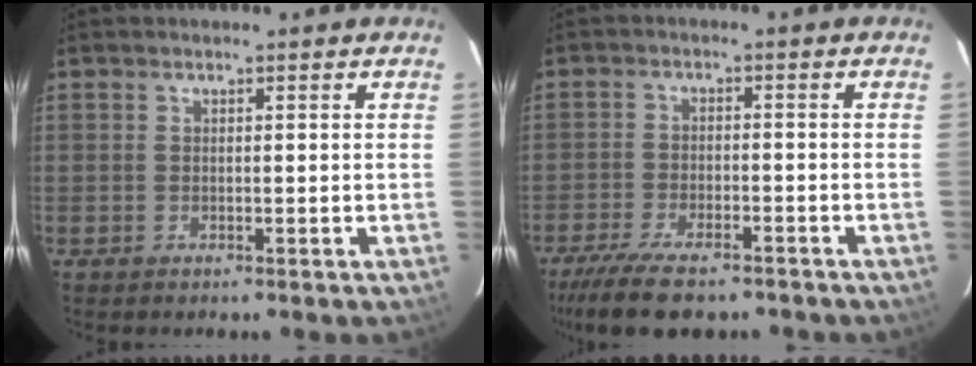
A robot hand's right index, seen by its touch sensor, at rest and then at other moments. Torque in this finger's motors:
{"motor_torque": [1.27, -0.87, 0.39, 0.08]}